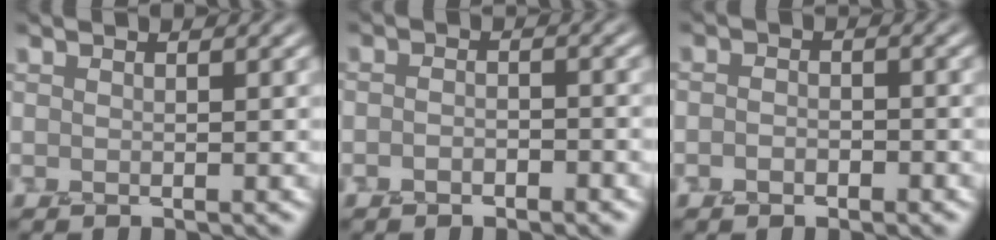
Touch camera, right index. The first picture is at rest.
{"total": 1.5, "force": [-0.9, 0.7, 1.0], "torque": [-0.011, 0.004, -0.015]}
{"total": 1.4, "force": [-0.6, 0.9, 0.9], "torque": [-0.010, 0.003, -0.012]}